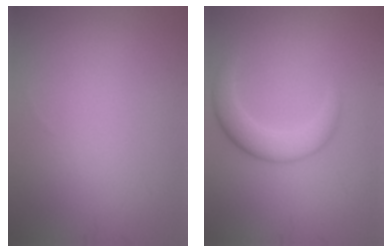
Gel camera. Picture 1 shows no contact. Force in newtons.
{"total": 3.5, "press": 3.5, "slide": 0.0}